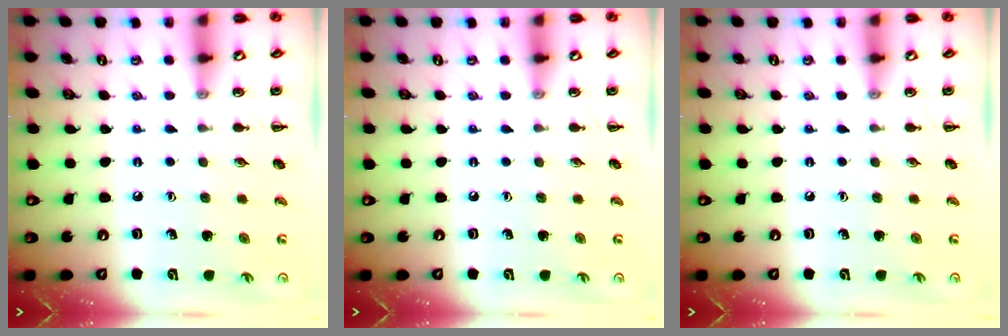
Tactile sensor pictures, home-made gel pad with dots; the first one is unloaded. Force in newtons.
{"total": 0.0}
{"total": 0.0}